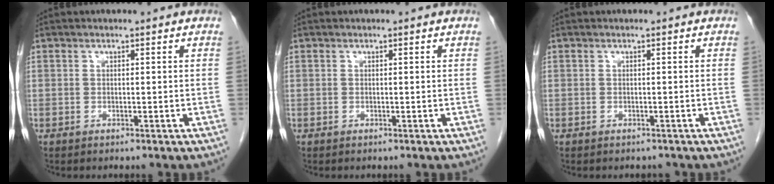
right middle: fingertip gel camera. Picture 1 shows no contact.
{"total": 0.0}
{"total": 1.0, "force": [-0.9, 0.5, 0.0], "torque": [-0.004, 0.002, -0.013]}